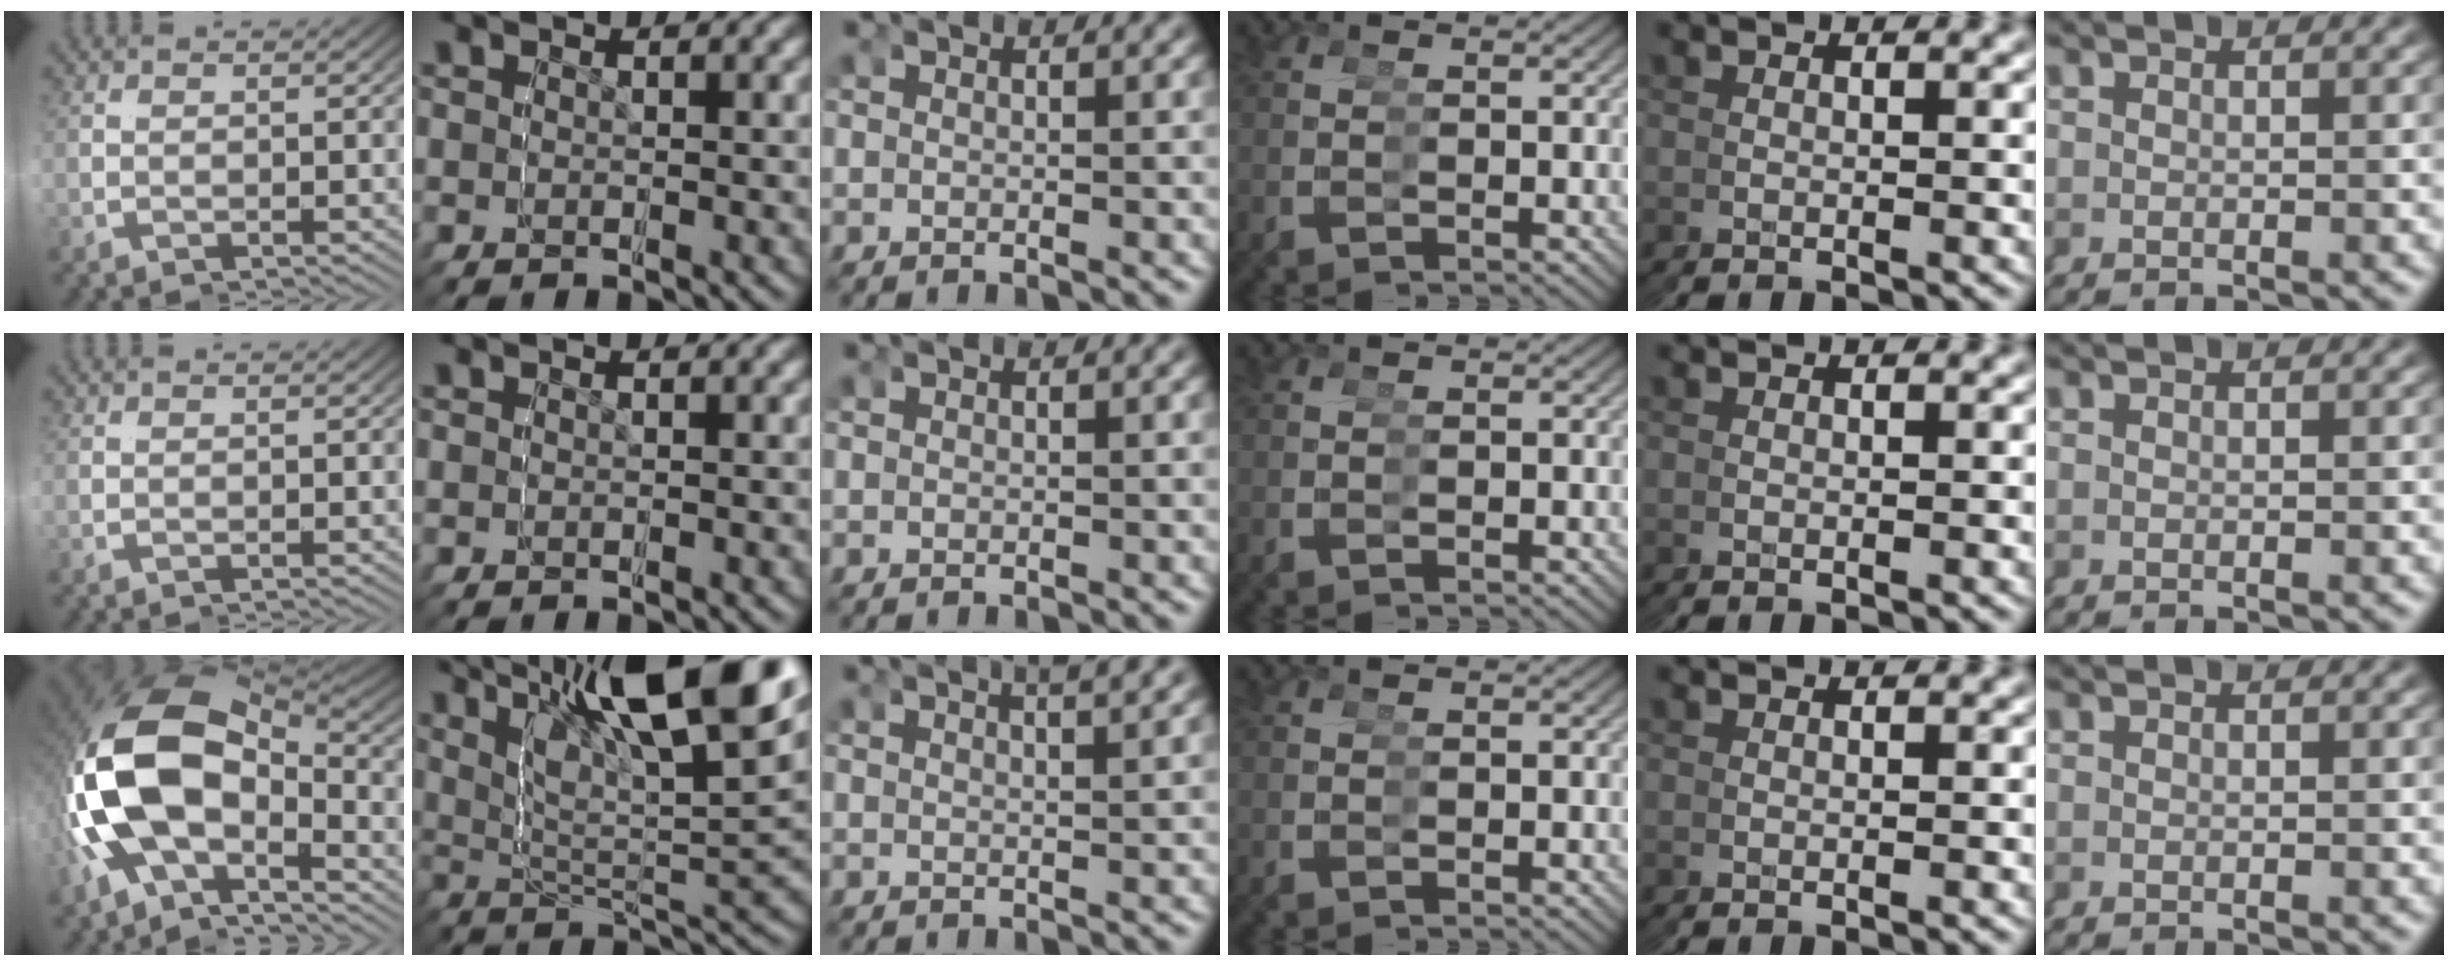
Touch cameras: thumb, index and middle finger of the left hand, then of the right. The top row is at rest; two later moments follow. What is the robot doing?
{"motion": "grasp_and_lifting", "object": "glue stick"}